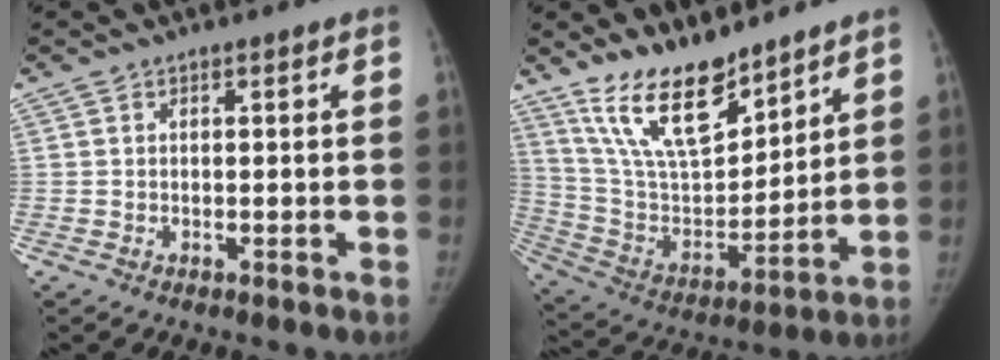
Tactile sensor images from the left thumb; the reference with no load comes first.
{"total": 17.5, "force": [13.0, 6.7, 9.7], "torque": [-0.134, -0.075, 0.252]}